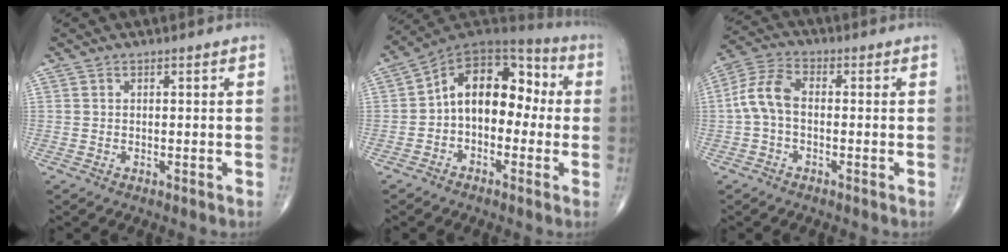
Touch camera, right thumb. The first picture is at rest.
{"total": 14.6, "force": [-0.4, 9.7, 11.0], "torque": [-0.130, 0.053, -0.023]}
{"total": 7.1, "force": [-0.6, 4.1, 5.8], "torque": [-0.120, 0.023, -0.023]}